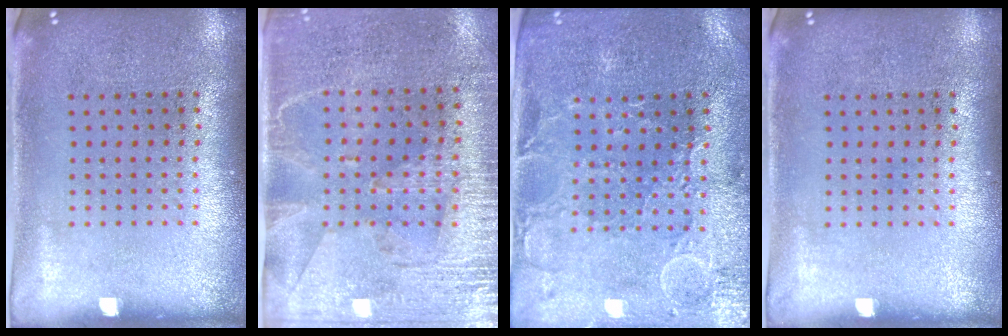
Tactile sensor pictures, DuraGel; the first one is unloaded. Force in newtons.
{"total": 2.9, "press": 2.6, "slide": 1.4}
{"total": 0.8, "press": 0.7, "slide": 0.4}
{"total": 0.0}